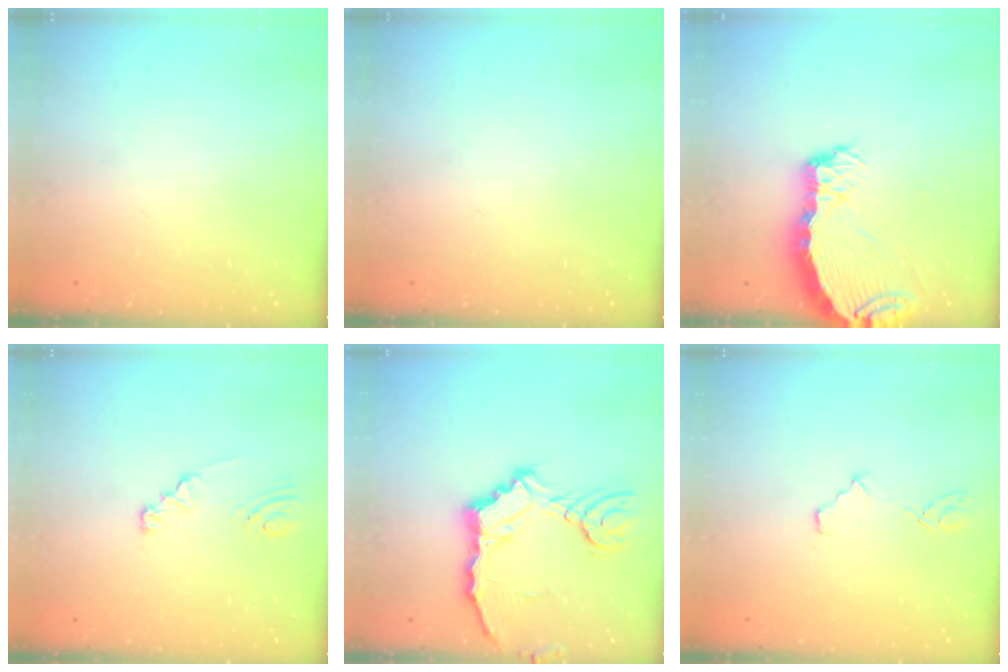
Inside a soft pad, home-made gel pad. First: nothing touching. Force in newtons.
{"total": 0.0}
{"total": 6.9, "press": 6.9, "slide": 0.6}
{"total": 2.0, "press": 2.0, "slide": 0.2}
{"total": 11.2, "press": 11.1, "slide": 1.3}
{"total": 4.0, "press": 3.9, "slide": 0.4}